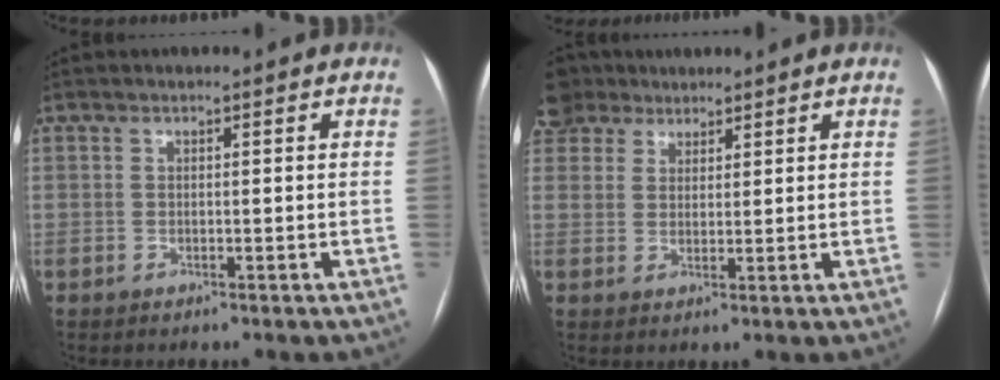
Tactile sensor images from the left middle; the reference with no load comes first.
{"total": 4.5, "force": [3.9, 2.3, -0.2], "torque": [0.004, 0.011, 0.082]}